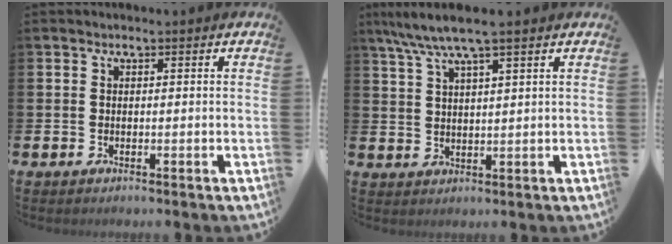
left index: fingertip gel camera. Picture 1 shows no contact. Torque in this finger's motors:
{"motor_torque": [1.07, -1.07, 0.18, 0.21]}